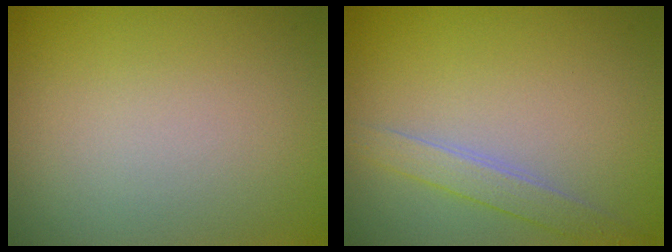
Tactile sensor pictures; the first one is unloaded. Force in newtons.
{"total": 1.9, "press": 1.9, "slide": 0.0}